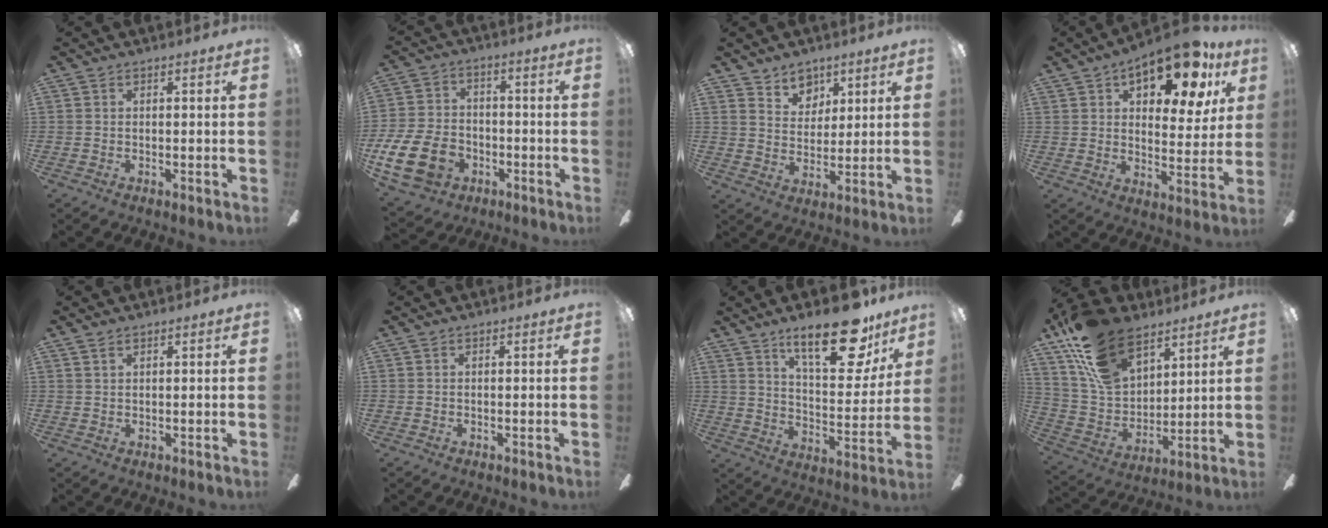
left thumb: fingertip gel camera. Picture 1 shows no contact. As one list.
[{"total": 16.0, "force": [-6.2, 11.4, 9.3], "torque": [-0.205, 0.046, -0.107]}, {"total": 7.1, "force": [5.2, 4.8, 0.8], "torque": [-0.012, -0.029, 0.095]}, {"total": 17.2, "force": [10.1, 7.8, 11.5], "torque": [-0.144, -0.048, 0.160]}, {"total": 1.4, "force": [1.1, 0.7, 0.6], "torque": [-0.015, 0.000, 0.021]}, {"total": 0.0}, {"total": 21.3, "force": [14.6, 7.7, 13.5], "torque": [-0.196, -0.084, 0.237]}, {"total": 20.0, "force": [13.5, 11.0, 9.8], "torque": [-0.214, -0.060, 0.255]}]